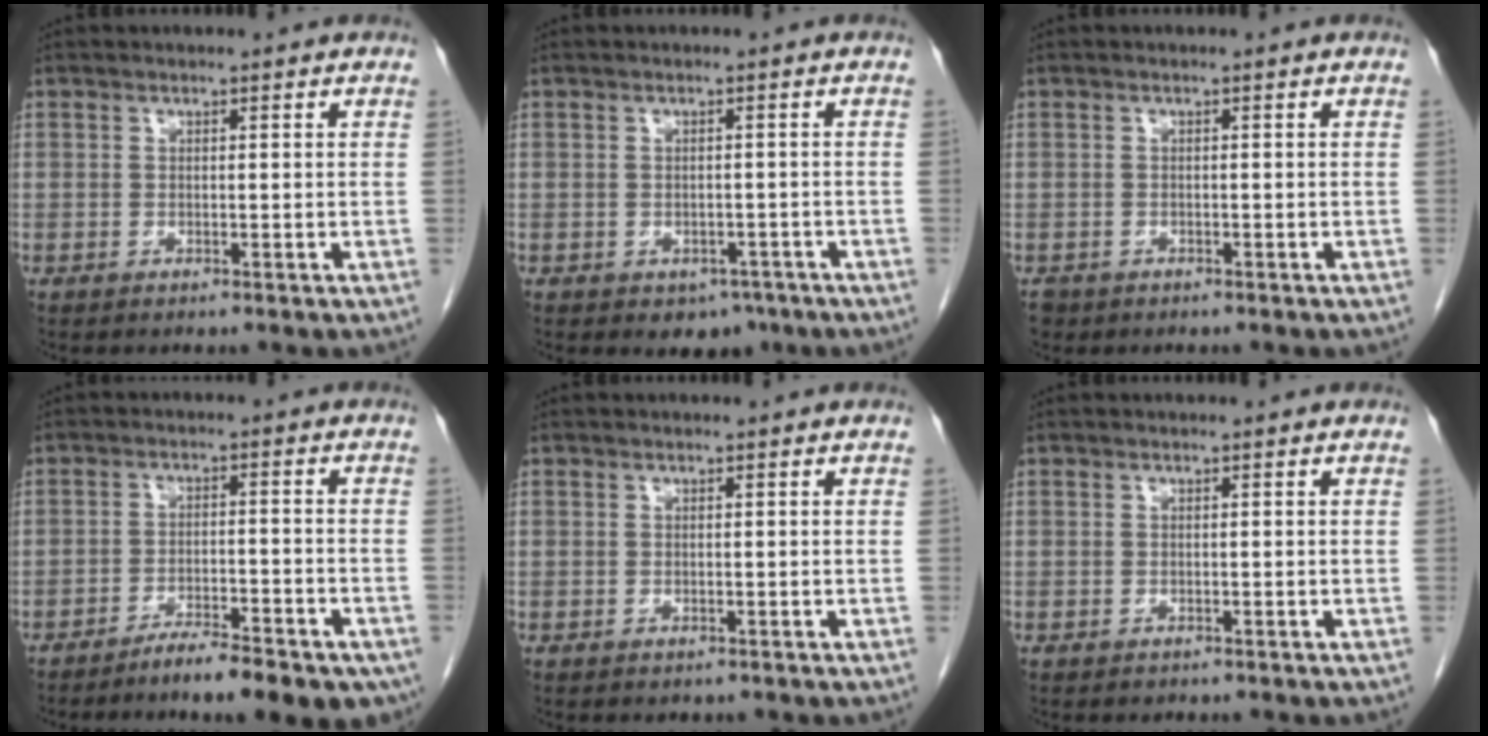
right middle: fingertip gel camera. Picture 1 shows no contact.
{"total": 3.2, "force": [-1.9, 2.1, 1.4], "torque": [-0.010, 0.004, -0.015]}
{"total": 1.9, "force": [-1.3, 1.4, 0.3], "torque": [-0.012, 0.000, -0.021]}
{"total": 10.1, "force": [-7.4, 2.2, 6.5], "torque": [-0.072, 0.001, -0.108]}
{"total": 0.5, "force": [-0.4, 0.4, 0.1], "torque": [-0.006, 0.002, -0.003]}
{"total": 0.6, "force": [-0.5, 0.4, 0.1], "torque": [-0.007, 0.001, -0.006]}